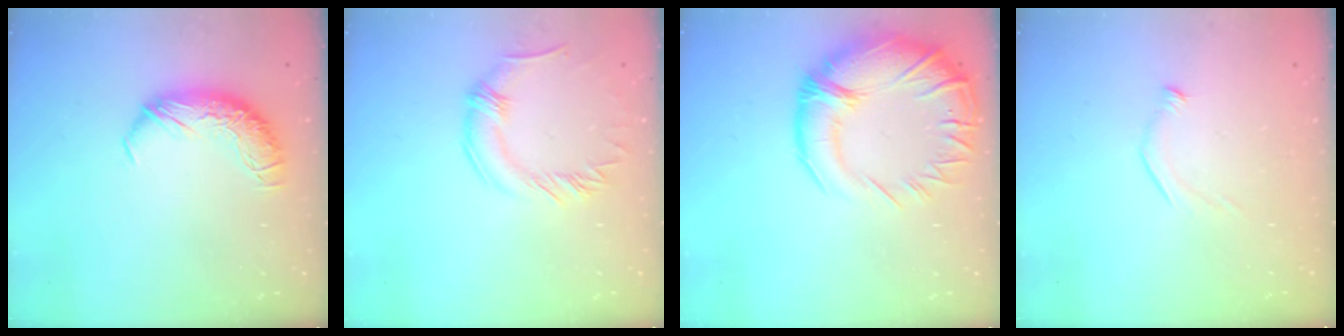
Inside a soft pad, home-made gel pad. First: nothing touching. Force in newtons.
{"total": 0.0}
{"total": 9.4, "press": 8.2, "slide": 4.7}
{"total": 7.2, "press": 7.2, "slide": 0.7}